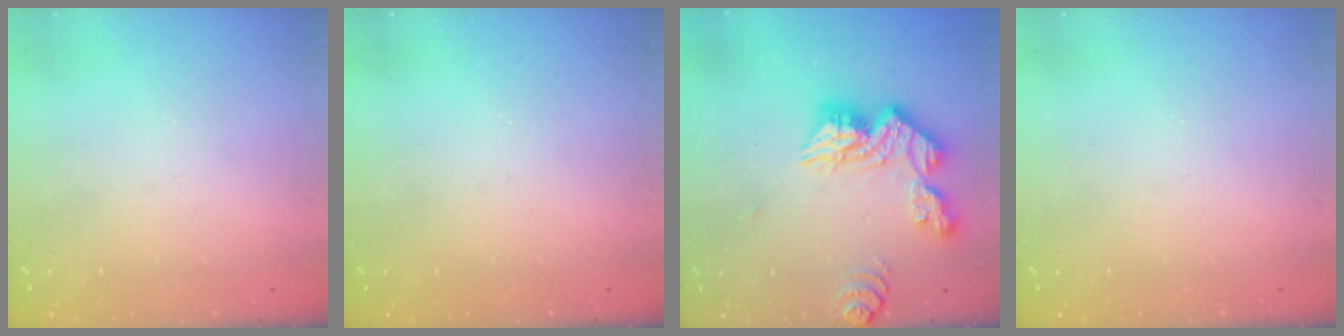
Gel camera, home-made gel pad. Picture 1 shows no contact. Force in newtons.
{"total": 1.7, "press": 1.7, "slide": 0.2}
{"total": 14.2, "press": 14.1, "slide": 1.4}
{"total": 0.0}